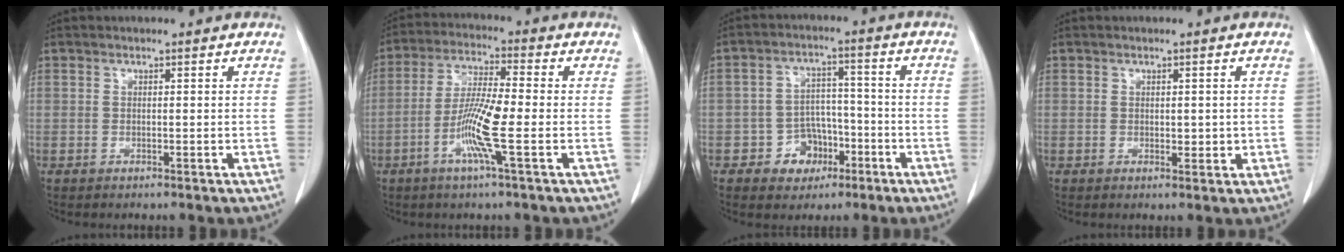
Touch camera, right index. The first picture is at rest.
{"total": 9.0, "force": [-2.6, -0.1, 8.6], "torque": [-0.169, -0.007, -0.057]}
{"total": 6.3, "force": [-2.8, 5.3, 1.9], "torque": [-0.022, 0.021, -0.033]}
{"total": 1.8, "force": [0.1, 1.1, 1.4], "torque": [-0.015, -0.001, 0.007]}